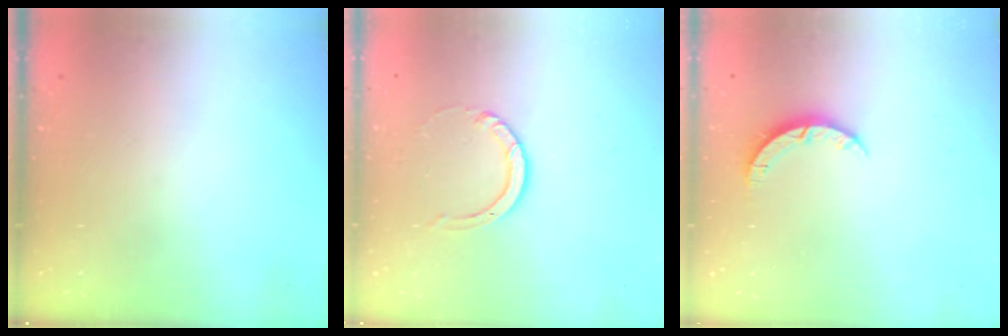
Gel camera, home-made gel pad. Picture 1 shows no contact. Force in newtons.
{"total": 3.2, "press": 3.2, "slide": 0.3}
{"total": 4.0, "press": 4.0, "slide": 0.3}